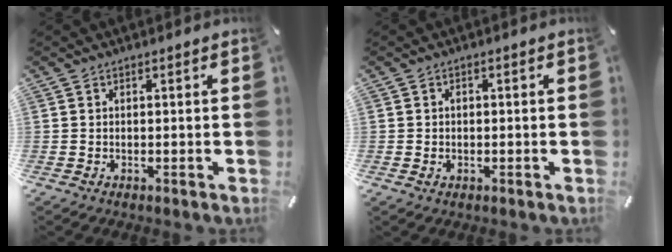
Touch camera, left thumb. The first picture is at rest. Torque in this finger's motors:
{"motor_torque": [-0.05, -0.10, 0.02, -0.04, -0.01]}